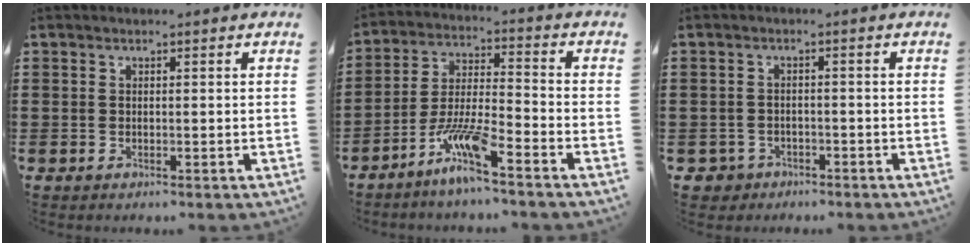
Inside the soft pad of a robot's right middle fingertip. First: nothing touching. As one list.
[{"total": 8.2, "force": [-6.0, 0.6, 5.6], "torque": [-0.125, -0.013, -0.117]}, {"total": 1.8, "force": [-1.5, 0.9, 0.0], "torque": [-0.009, -0.002, -0.034]}]